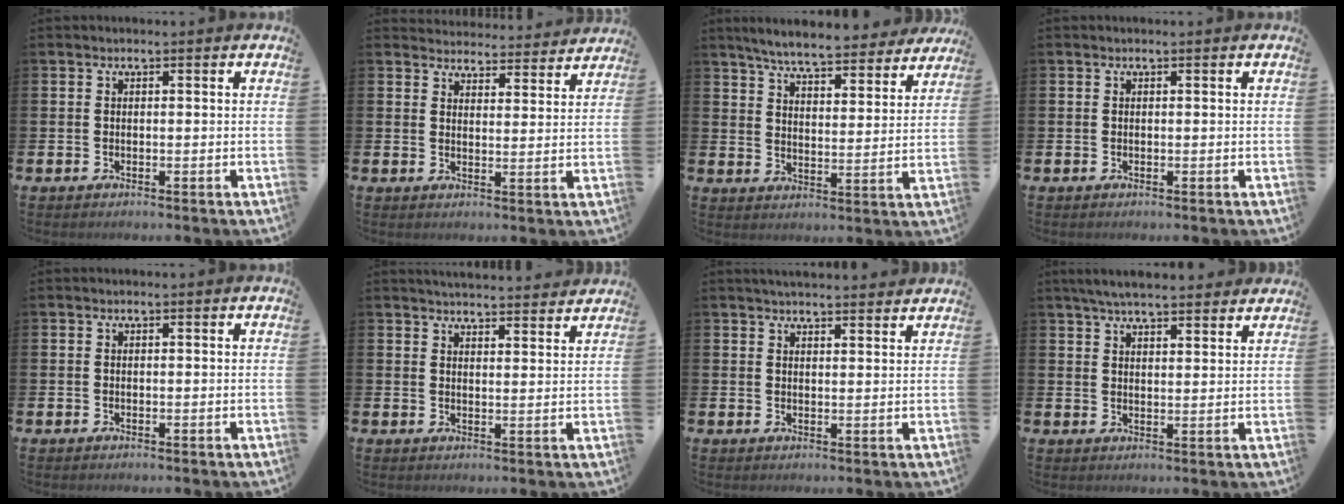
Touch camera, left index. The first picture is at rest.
{"total": 4.3, "force": [4.2, 0.9, -0.2], "torque": [0.001, -0.035, 0.072]}
{"total": 6.8, "force": [6.5, 0.8, 2.0], "torque": [-0.047, -0.046, 0.108]}
{"total": 0.0}
{"total": 0.0}
{"total": 4.1, "force": [4.1, 0.2, 0.1], "torque": [-0.007, -0.029, 0.074]}
{"total": 3.2, "force": [3.2, 0.2, 0.3], "torque": [-0.008, -0.015, 0.058]}
{"total": 5.3, "force": [5.0, 0.8, 1.6], "torque": [-0.036, -0.018, 0.090]}